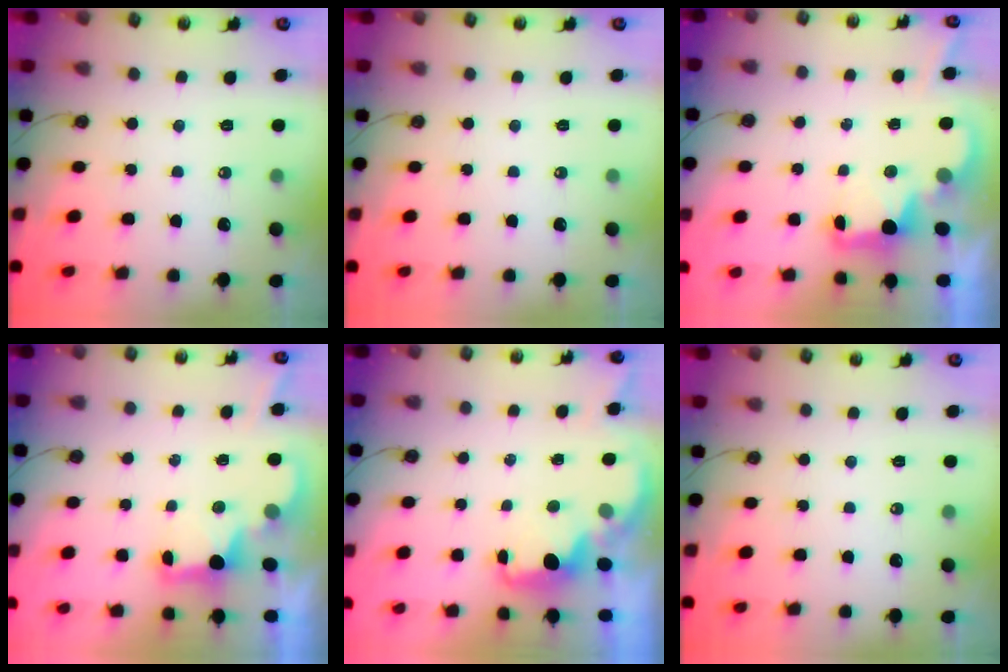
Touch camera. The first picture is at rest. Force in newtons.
{"total": 0.0}
{"total": 3.0, "press": 2.9, "slide": 0.6}
{"total": 2.2, "press": 2.1, "slide": 0.7}
{"total": 2.0, "press": 1.9, "slide": 0.8}
{"total": 0.0}